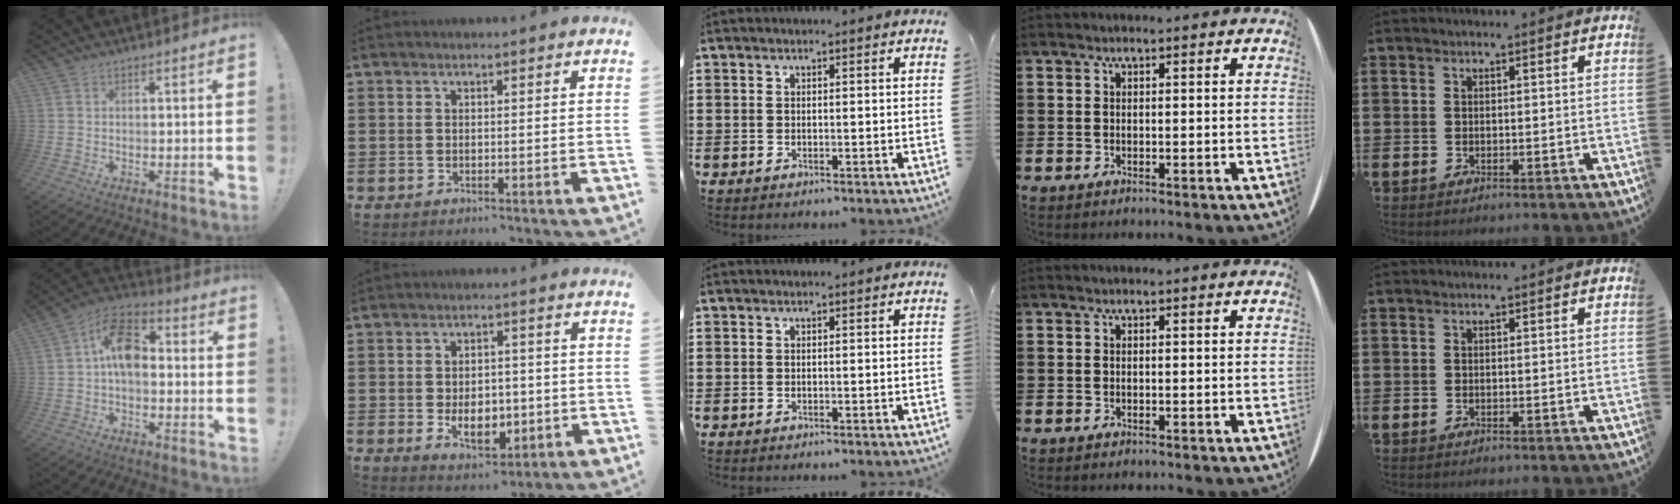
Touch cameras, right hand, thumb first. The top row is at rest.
{"thumb": {"total": 11.6, "force": [0.8, 7.3, 9.0], "torque": [-0.161, 0.017, 0.016]}, "index": {"total": 6.2, "force": [-1.4, 4.0, 4.5], "torque": [-0.067, 0.005, -0.028]}}